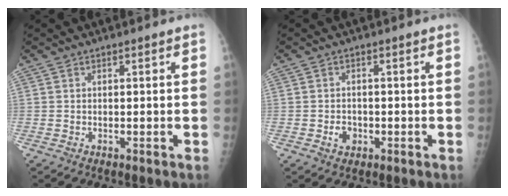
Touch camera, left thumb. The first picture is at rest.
{"total": 2.7, "force": [-0.8, 2.3, 1.2], "torque": [-0.009, 0.004, -0.010]}